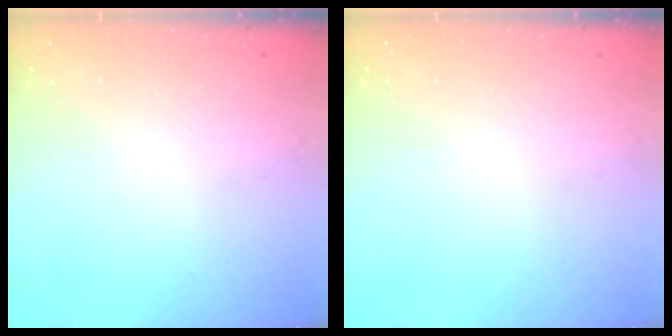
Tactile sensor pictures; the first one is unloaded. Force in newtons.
{"total": 0.0}